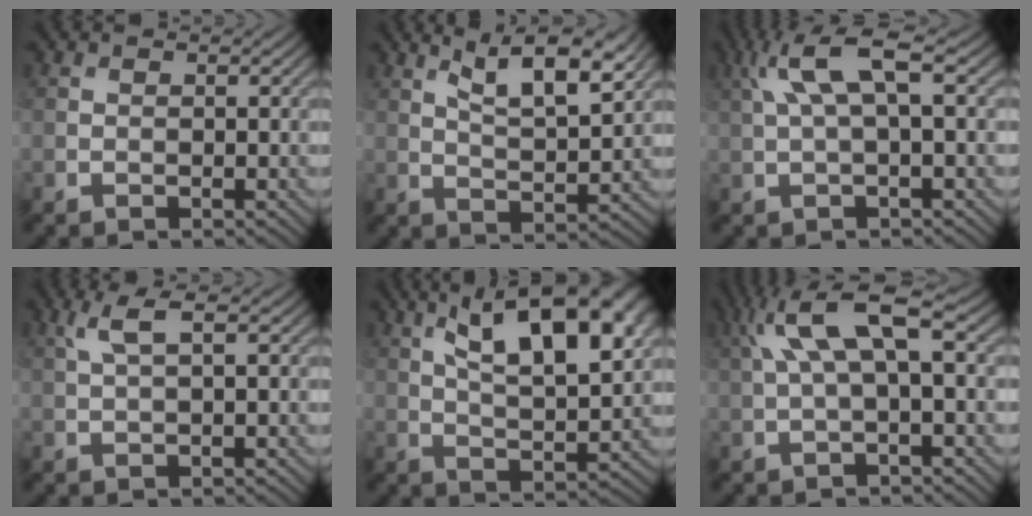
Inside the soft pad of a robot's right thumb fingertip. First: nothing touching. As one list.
[{"total": 8.7, "force": [5.4, 2.0, 6.5], "torque": [-0.106, -0.005, 0.100]}, {"total": 6.4, "force": [2.0, 1.4, 5.9], "torque": [-0.126, 0.021, 0.038]}, {"total": 2.8, "force": [1.2, 0.4, 2.5], "torque": [-0.059, 0.009, 0.027]}, {"total": 16.1, "force": [7.6, 5.9, 12.9], "torque": [-0.200, 0.019, 0.116]}, {"total": 8.0, "force": [2.2, 2.1, 7.4], "torque": [-0.154, 0.023, 0.040]}]